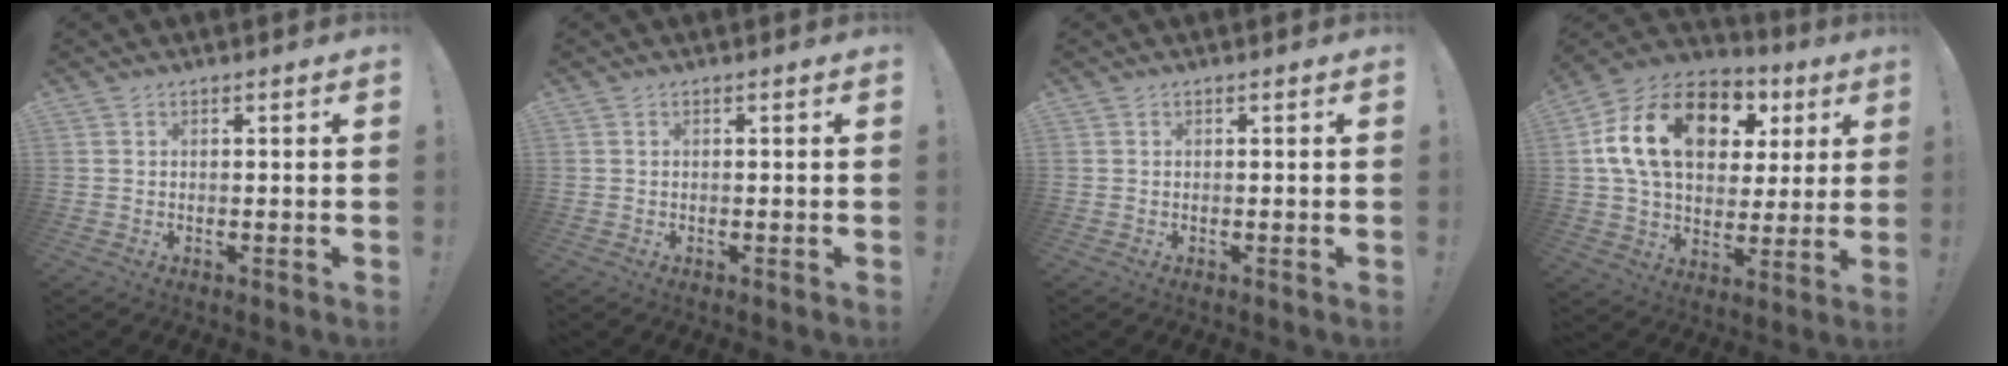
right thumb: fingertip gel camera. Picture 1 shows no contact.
{"total": 0.0}
{"total": 0.0}
{"total": 21.7, "force": [7.3, 14.2, 14.7], "torque": [-0.260, -0.016, 0.135]}